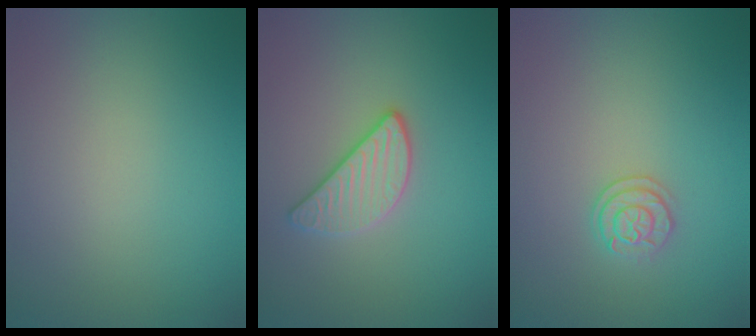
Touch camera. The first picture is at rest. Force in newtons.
{"total": 2.6, "press": 2.5, "slide": 0.8}
{"total": 1.9, "press": 1.8, "slide": 0.5}